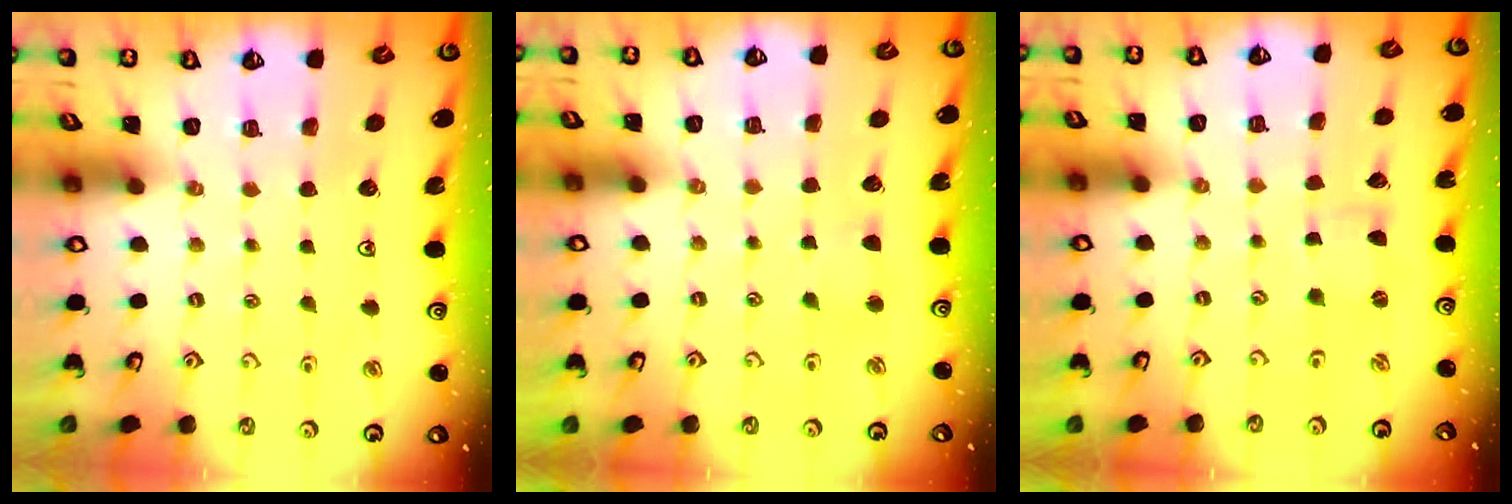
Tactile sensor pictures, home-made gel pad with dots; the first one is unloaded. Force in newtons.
{"total": 2.1, "press": 2.1, "slide": 0.5}
{"total": 0.6, "press": 0.6, "slide": 0.0}